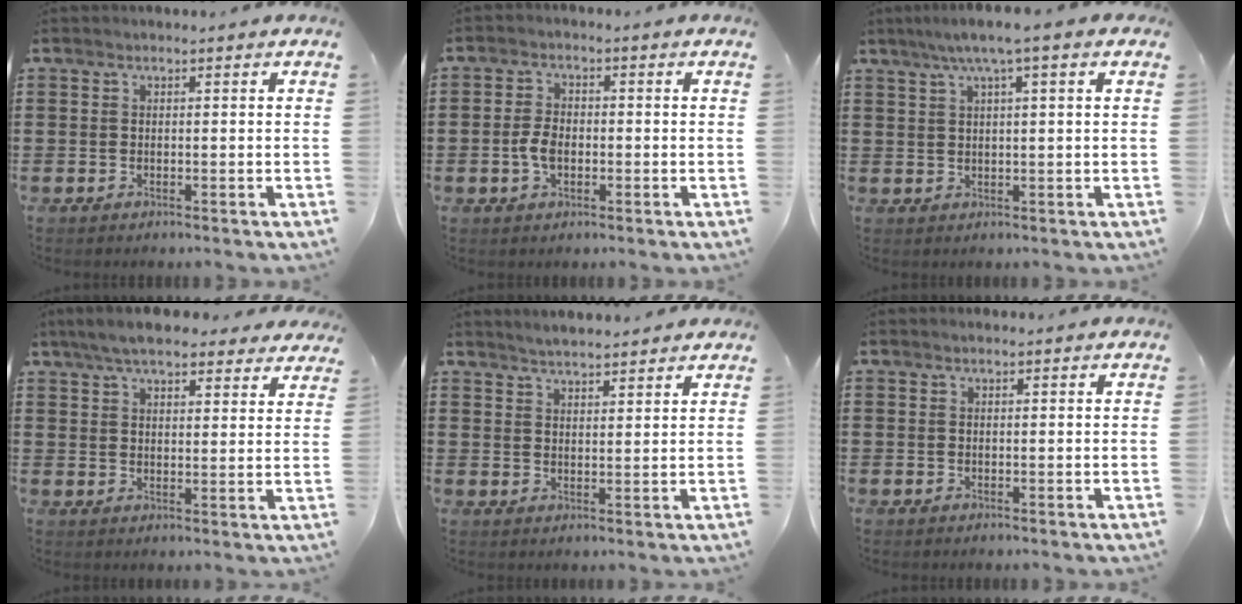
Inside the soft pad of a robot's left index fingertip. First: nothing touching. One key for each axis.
{"total": 3.9, "fx": -0.7, "fy": 2.2, "fz": 3.1, "tx": -0.079, "ty": -0.003, "tz": -0.019}
{"total": 4.2, "fx": 2.0, "fy": 0.0, "fz": 3.7, "tx": -0.074, "ty": 0.005, "tz": 0.032}
{"total": 6.7, "fx": 5.9, "fy": 1.3, "fz": 2.9, "tx": -0.075, "ty": -0.008, "tz": 0.109}
{"total": 3.2, "fx": 3.2, "fy": -0.1, "fz": 0.3, "tx": -0.014, "ty": -0.007, "tz": 0.059}
{"total": 0.5, "fx": 0.4, "fy": 0.1, "fz": 0.3, "tx": -0.006, "ty": 0.001, "tz": 0.008}